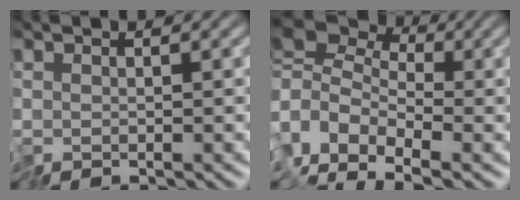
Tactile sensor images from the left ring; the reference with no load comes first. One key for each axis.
{"total": 3.8, "fx": -0.8, "fy": 2.6, "fz": 2.7, "tx": -0.055, "ty": 0.005, "tz": -0.040}